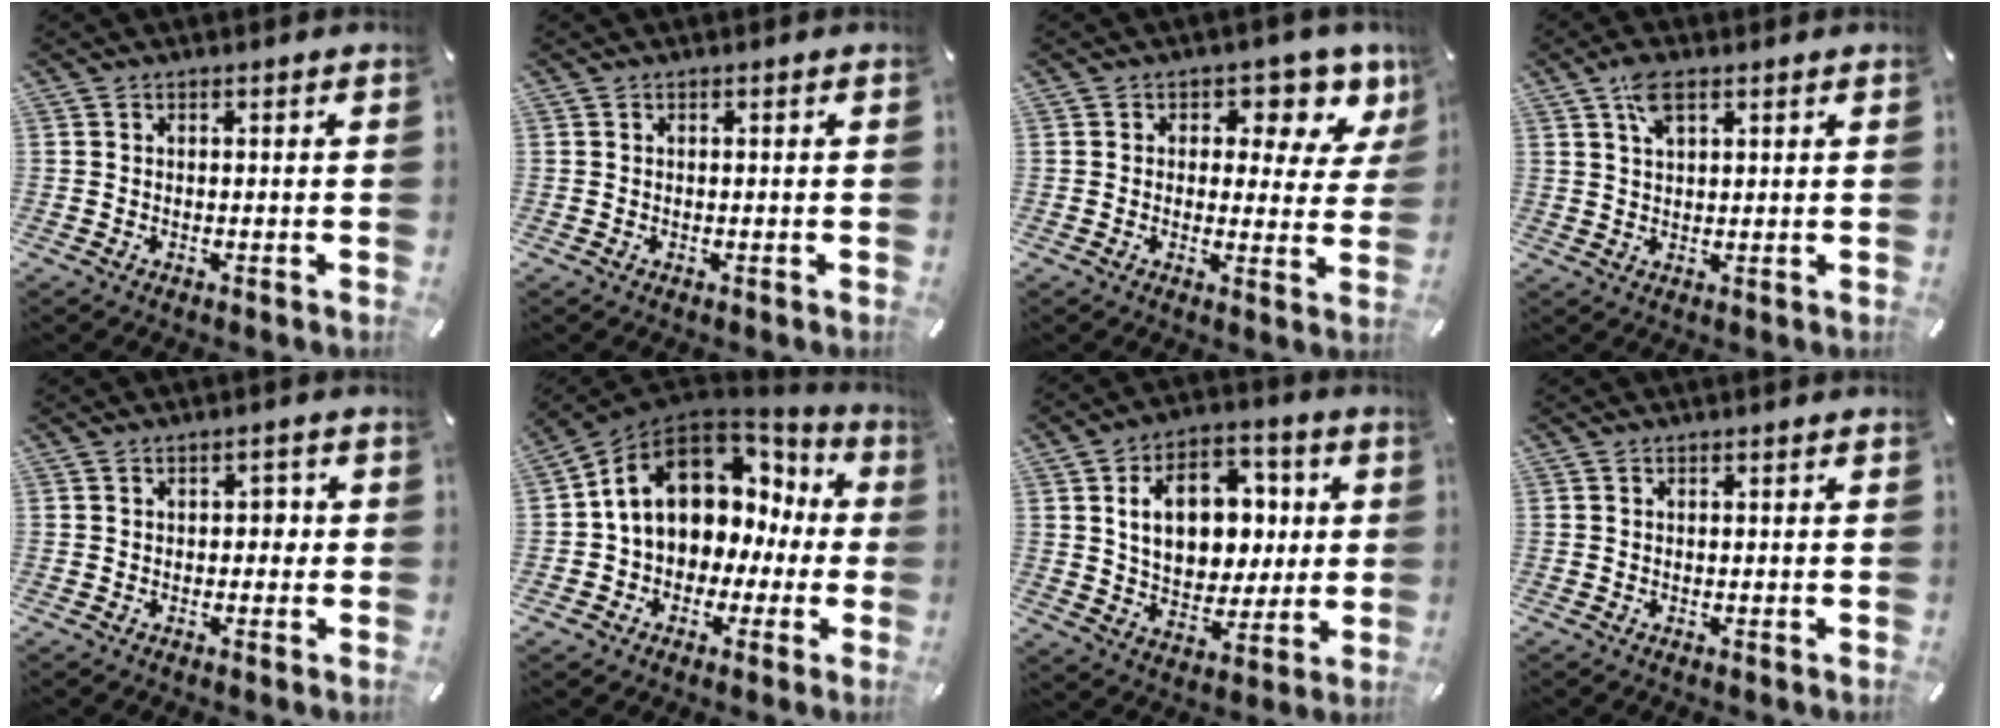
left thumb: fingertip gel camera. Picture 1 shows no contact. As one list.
[{"total": 0.0}, {"total": 7.9, "force": [4.5, 4.8, 4.3], "torque": [-0.041, -0.035, 0.070]}, {"total": 5.3, "force": [2.8, 2.3, 3.8], "torque": [-0.075, 0.000, 0.049]}, {"total": 2.5, "force": [0.1, 1.6, 1.9], "torque": [-0.029, 0.006, -0.005]}, {"total": 13.0, "force": [4.9, 9.7, 7.1], "torque": [-0.141, -0.027, 0.089]}, {"total": 15.1, "force": [3.3, 11.5, 9.3], "torque": [-0.139, 0.005, 0.067]}, {"total": 0.0}]